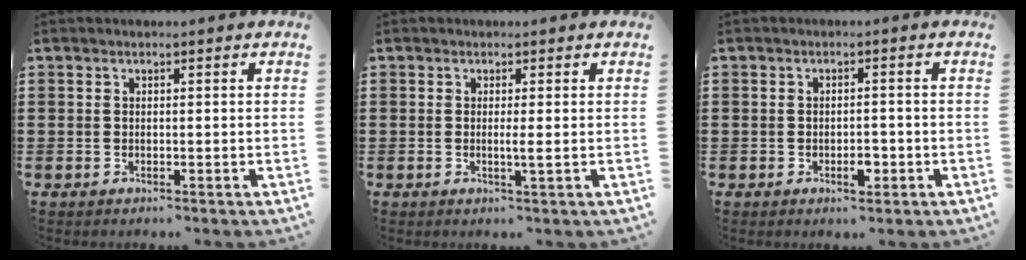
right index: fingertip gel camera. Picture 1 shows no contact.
{"total": 1.5, "force": [-0.1, -0.3, 1.5], "torque": [-0.028, -0.005, -0.004]}
{"total": 2.7, "force": [-1.1, 1.3, 2.2], "torque": [-0.039, 0.002, -0.020]}